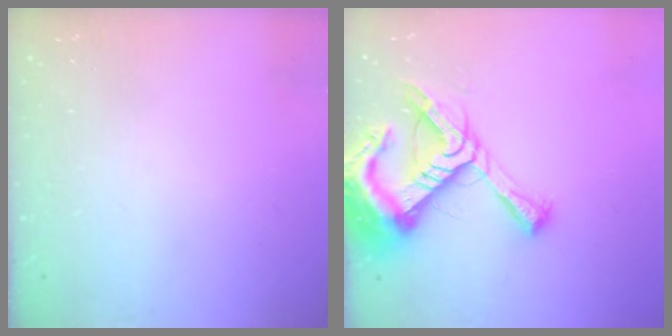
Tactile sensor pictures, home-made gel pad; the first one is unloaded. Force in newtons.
{"total": 17.4, "press": 17.3, "slide": 1.8}